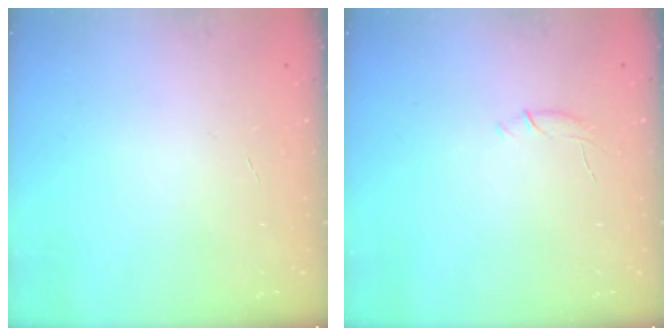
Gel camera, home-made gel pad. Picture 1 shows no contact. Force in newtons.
{"total": 5.3, "press": 5.2, "slide": 1.2}